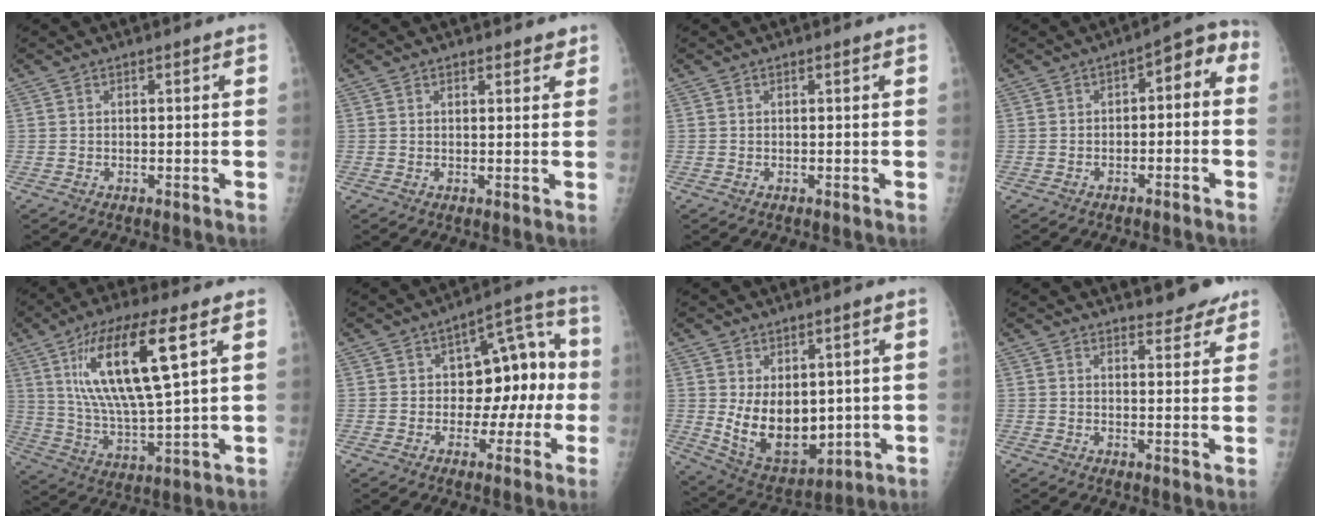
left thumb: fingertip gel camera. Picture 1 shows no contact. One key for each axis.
{"total": 2.3, "fx": 1.7, "fy": 1.3, "fz": 0.8, "tx": 0.017, "ty": -0.005, "tz": 0.015}
{"total": 0.0}
{"total": 6.3, "fx": -1.3, "fy": 3.9, "fz": 4.7, "tx": -0.031, "ty": 0.049, "tz": -0.028}
{"total": 19.0, "fx": 7.1, "fy": 4.9, "fz": 17.0, "tx": -0.320, "ty": -0.023, "tz": 0.132}
{"total": 12.7, "fx": -0.4, "fy": 7.8, "fz": 10.0, "tx": -0.082, "ty": 0.050, "tz": -0.009}
{"total": 13.0, "fx": 0.7, "fy": 8.2, "fz": 10.0, "tx": -0.126, "ty": -0.025, "tz": 0.041}
{"total": 5.3, "fx": 4.8, "fy": 1.7, "fz": 1.5, "tx": 0.002, "ty": -0.030, "tz": 0.056}